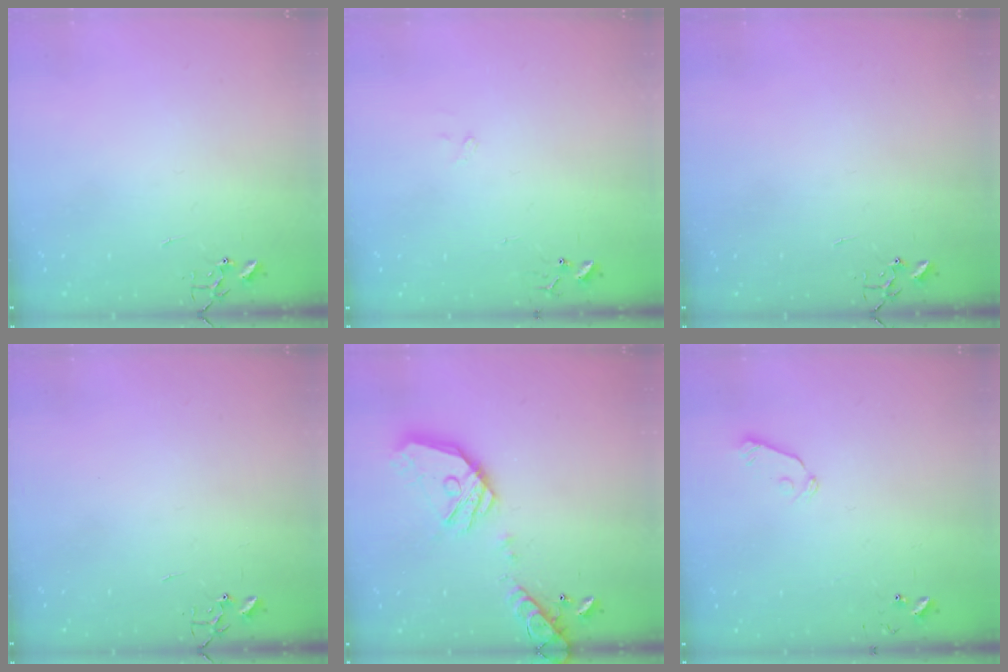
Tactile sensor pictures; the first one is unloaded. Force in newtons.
{"total": 7.6, "press": 7.6, "slide": 0.5}
{"total": 0.0}
{"total": 0.0}
{"total": 19.0, "press": 18.9, "slide": 2.0}
{"total": 5.9, "press": 5.9, "slide": 0.5}